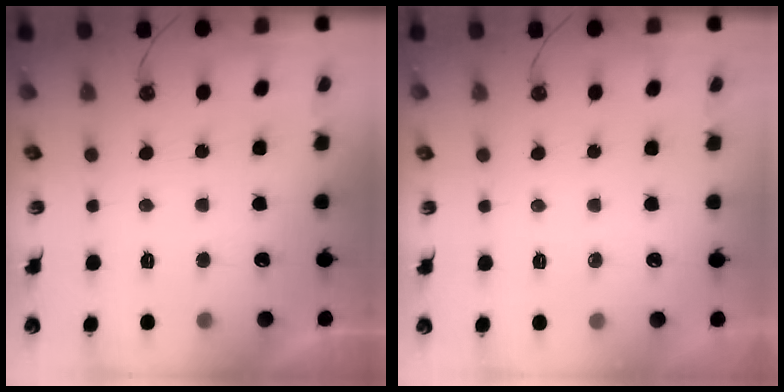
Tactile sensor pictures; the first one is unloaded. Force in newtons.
{"total": 0.0}